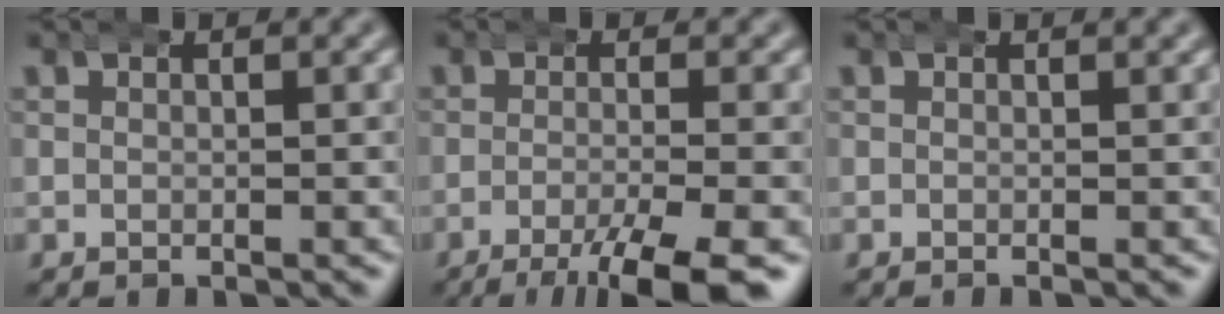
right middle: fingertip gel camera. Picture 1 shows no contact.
{"total": 7.8, "force": [-5.1, 2.0, 5.6], "torque": [-0.076, -0.022, -0.069]}
{"total": 0.0}